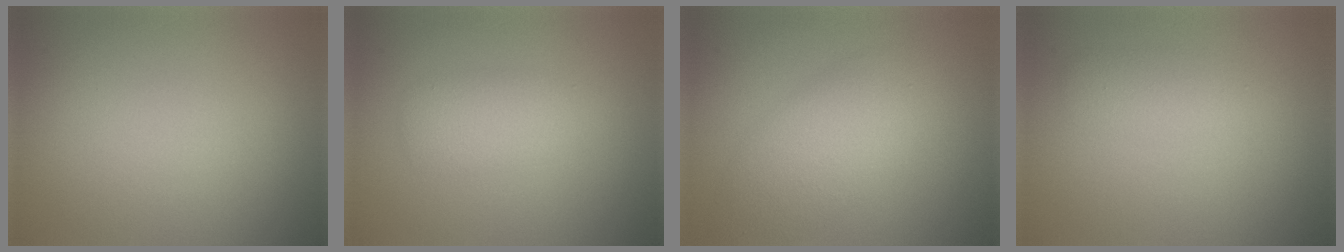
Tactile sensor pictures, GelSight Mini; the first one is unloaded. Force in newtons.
{"total": 2.3, "press": 2.3, "slide": 0.1}
{"total": 4.6, "press": 4.6, "slide": 0.2}
{"total": 1.9, "press": 1.9, "slide": 0.1}